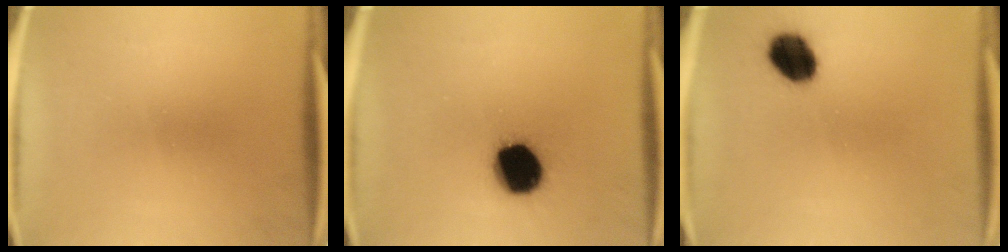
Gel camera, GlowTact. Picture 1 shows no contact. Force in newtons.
{"total": 15.2}
{"total": 8.6}